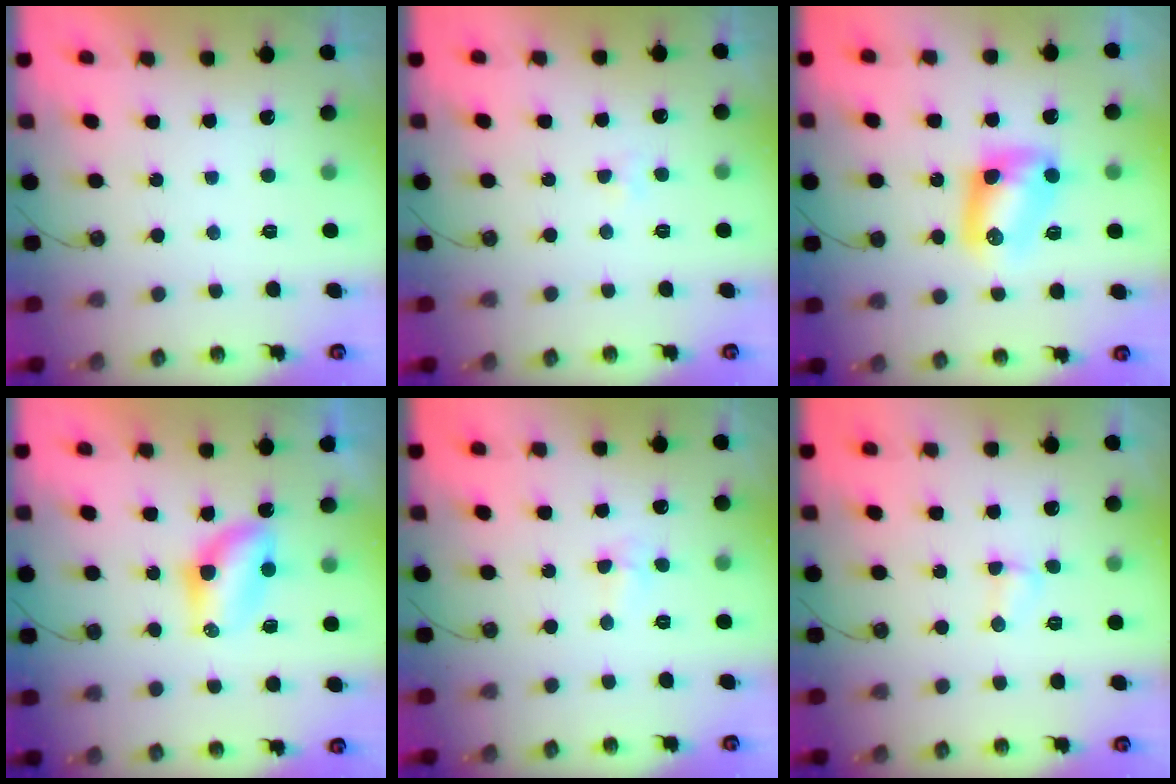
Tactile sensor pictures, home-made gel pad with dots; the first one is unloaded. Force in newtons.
{"total": 1.9, "press": 1.8, "slide": 0.4}
{"total": 8.7, "press": 8.7, "slide": 0.3}
{"total": 6.3, "press": 6.3, "slide": 0.4}
{"total": 2.7, "press": 2.6, "slide": 0.6}
{"total": 2.7, "press": 2.7, "slide": 0.4}